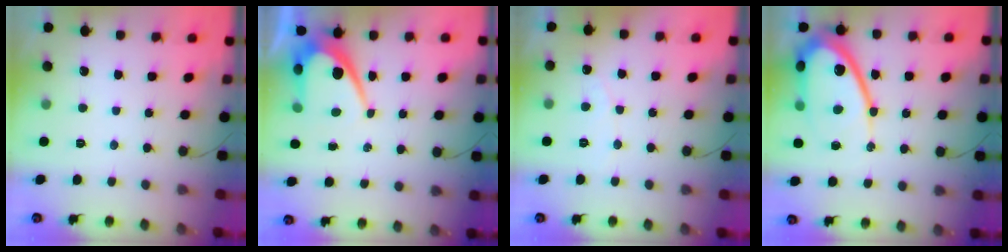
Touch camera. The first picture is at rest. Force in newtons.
{"total": 8.7, "press": 8.7, "slide": 0.4}
{"total": 2.5, "press": 2.5, "slide": 0.1}
{"total": 15.4, "press": 15.3, "slide": 1.4}